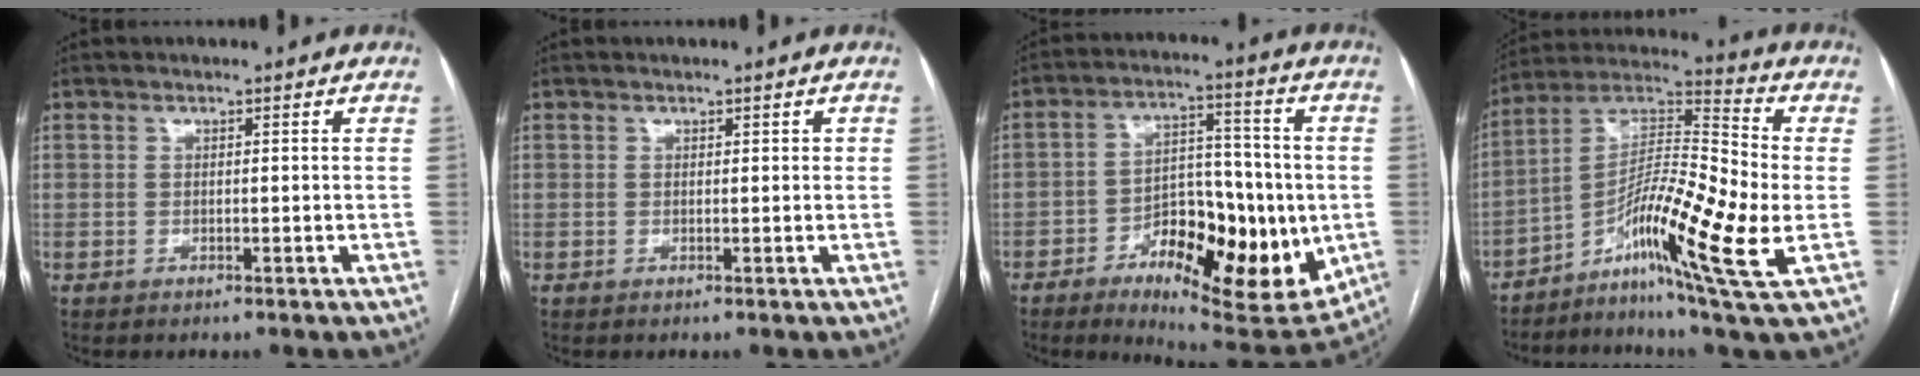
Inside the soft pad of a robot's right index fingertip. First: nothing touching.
{"total": 0.5, "force": [0.3, 0.3, 0.3], "torque": [-0.002, 0.005, 0.003]}
{"total": 19.7, "force": [-6.1, 8.5, 16.7], "torque": [-0.234, 0.008, -0.075]}
{"total": 19.0, "force": [-5.2, 1.2, 18.3], "torque": [-0.343, -0.003, -0.093]}